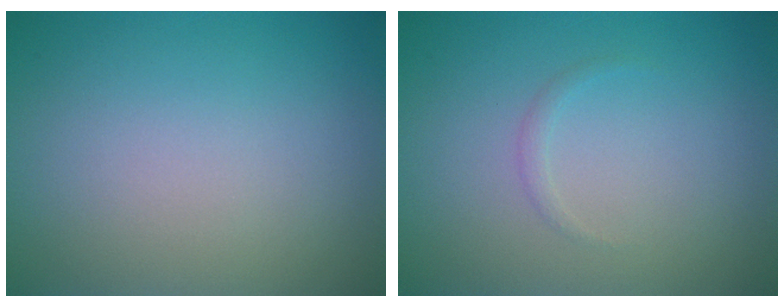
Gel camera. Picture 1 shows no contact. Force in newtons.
{"total": 0.6, "press": 0.6, "slide": 0.1}